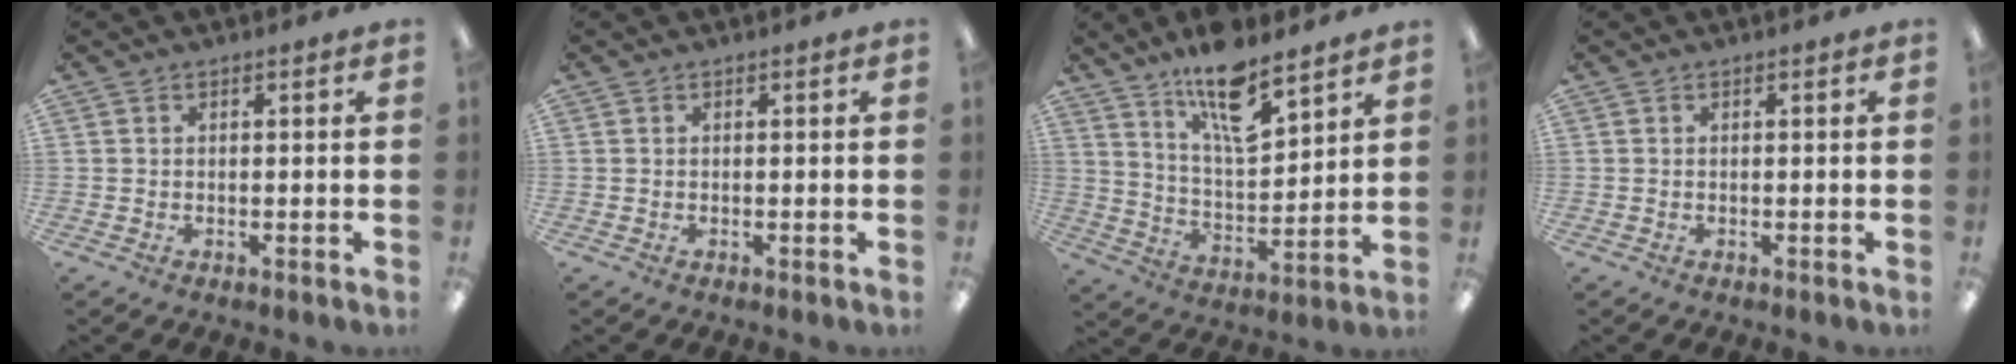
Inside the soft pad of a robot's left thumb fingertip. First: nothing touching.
{"total": 0.0}
{"total": 14.5, "force": [10.8, 4.8, 8.4], "torque": [-0.142, -0.060, 0.186]}
{"total": 0.0}